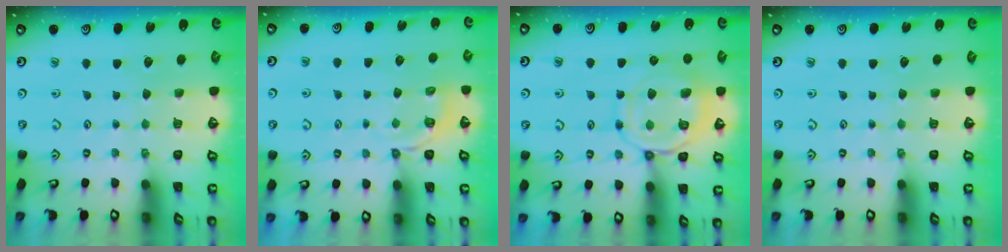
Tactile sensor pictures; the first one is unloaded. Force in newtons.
{"total": 2.8, "press": 2.1, "slide": 1.8}
{"total": 11.3, "press": 11.3, "slide": 1.2}
{"total": 0.0}